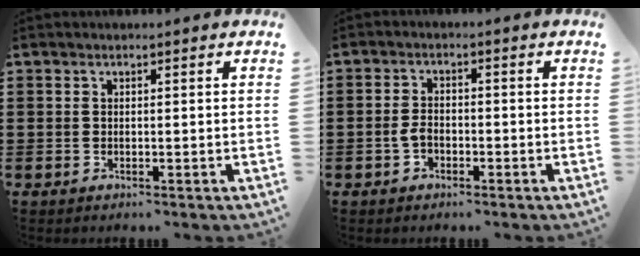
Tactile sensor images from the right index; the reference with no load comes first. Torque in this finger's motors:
{"motor_torque": [0.02, 0.01, 0.07, 0.04]}